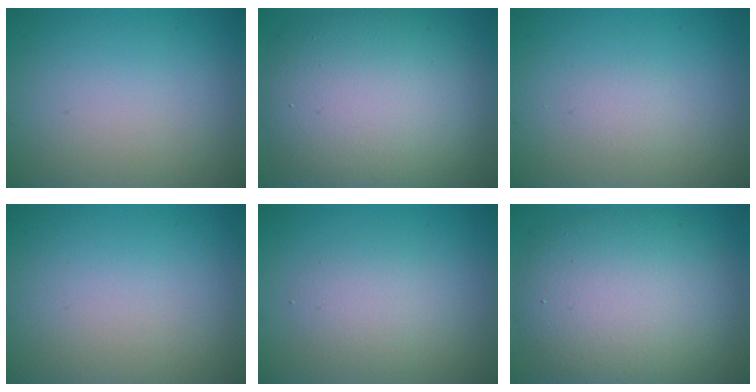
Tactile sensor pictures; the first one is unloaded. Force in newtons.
{"total": 11.9, "press": 11.9, "slide": 0.7}
{"total": 0.7, "press": 0.7, "slide": 0.0}
{"total": 0.0}
{"total": 2.2, "press": 2.2, "slide": 0.2}
{"total": 10.4, "press": 10.3, "slide": 0.7}